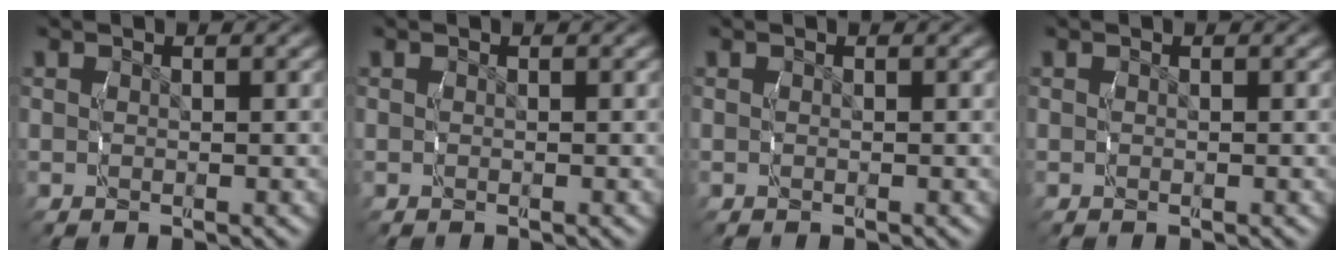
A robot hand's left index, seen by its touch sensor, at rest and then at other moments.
{"total": 0.0}
{"total": 0.0}
{"total": 0.0}